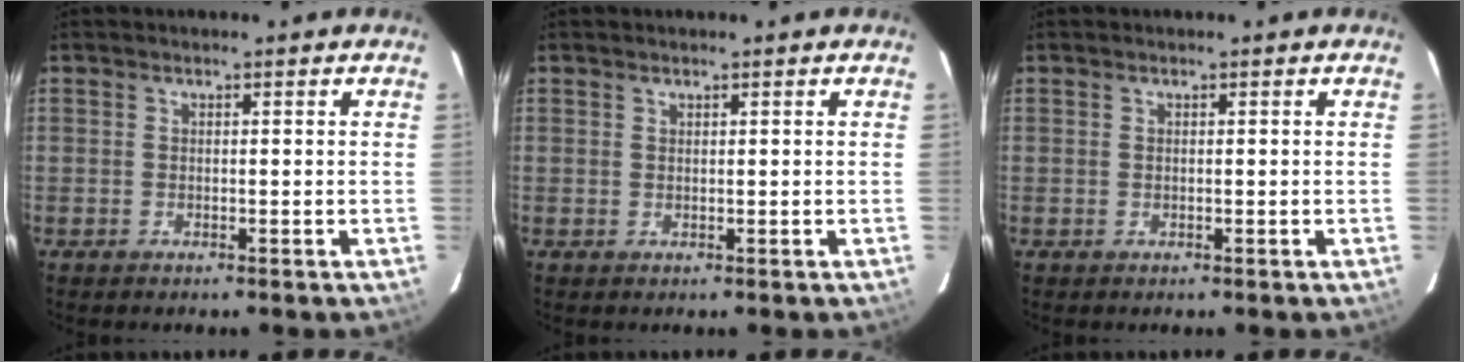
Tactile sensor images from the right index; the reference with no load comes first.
{"total": 0.0}
{"total": 0.0}